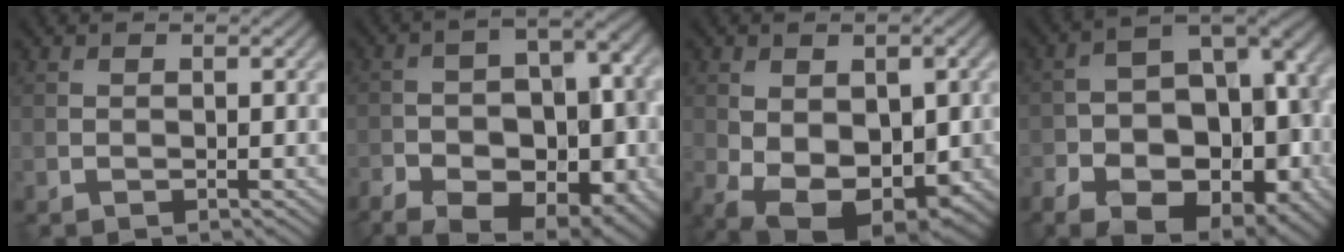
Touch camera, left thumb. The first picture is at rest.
{"total": 14.3, "force": [-6.6, 7.4, 10.3], "torque": [-0.161, -0.012, -0.087]}
{"total": 11.4, "force": [-2.7, 6.8, 8.7], "torque": [-0.160, -0.034, -0.024]}
{"total": 15.5, "force": [-6.9, 9.4, 10.3], "torque": [-0.166, -0.026, -0.109]}